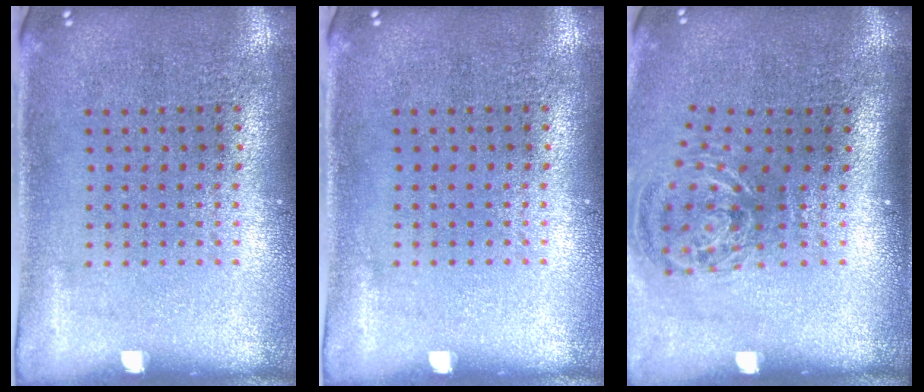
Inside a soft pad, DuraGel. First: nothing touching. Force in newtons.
{"total": 0.0}
{"total": 1.3, "press": 1.0, "slide": 0.9}